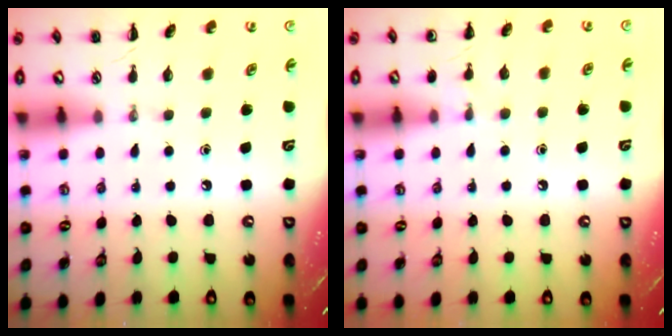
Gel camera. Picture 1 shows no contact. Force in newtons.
{"total": 5.5, "press": 5.3, "slide": 1.5}